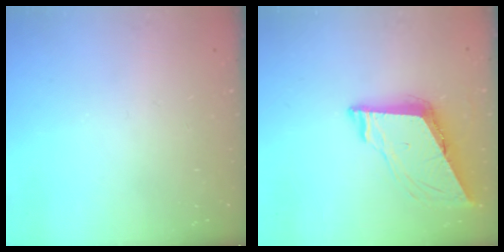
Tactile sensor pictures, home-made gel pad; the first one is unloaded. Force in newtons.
{"total": 8.4, "press": 8.4, "slide": 0.9}